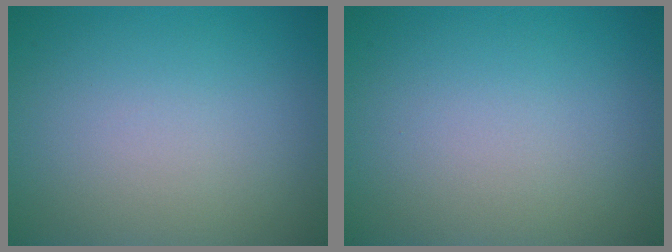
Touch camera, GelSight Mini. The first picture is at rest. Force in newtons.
{"total": 0.0}